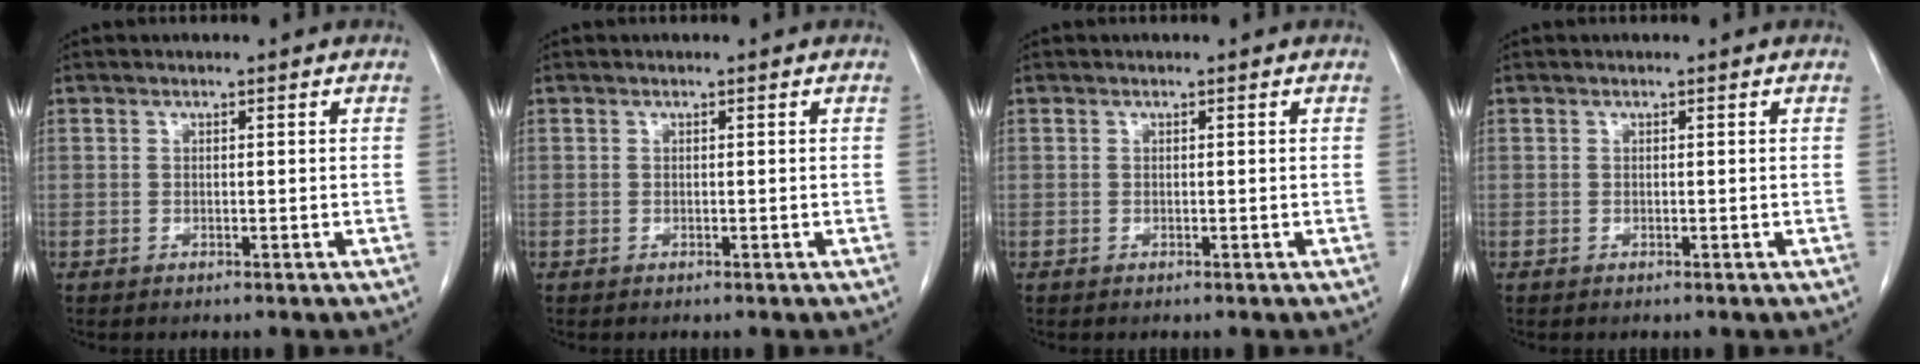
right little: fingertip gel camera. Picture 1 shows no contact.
{"total": 0.0}
{"total": 0.0}
{"total": 0.0}